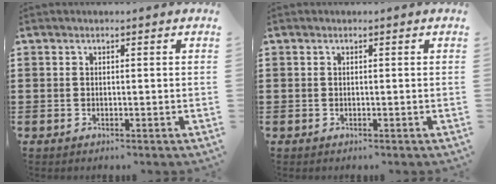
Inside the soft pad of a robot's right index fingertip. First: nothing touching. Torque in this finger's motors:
{"motor_torque": [-0.48, 0.49, -0.01, 0.00]}